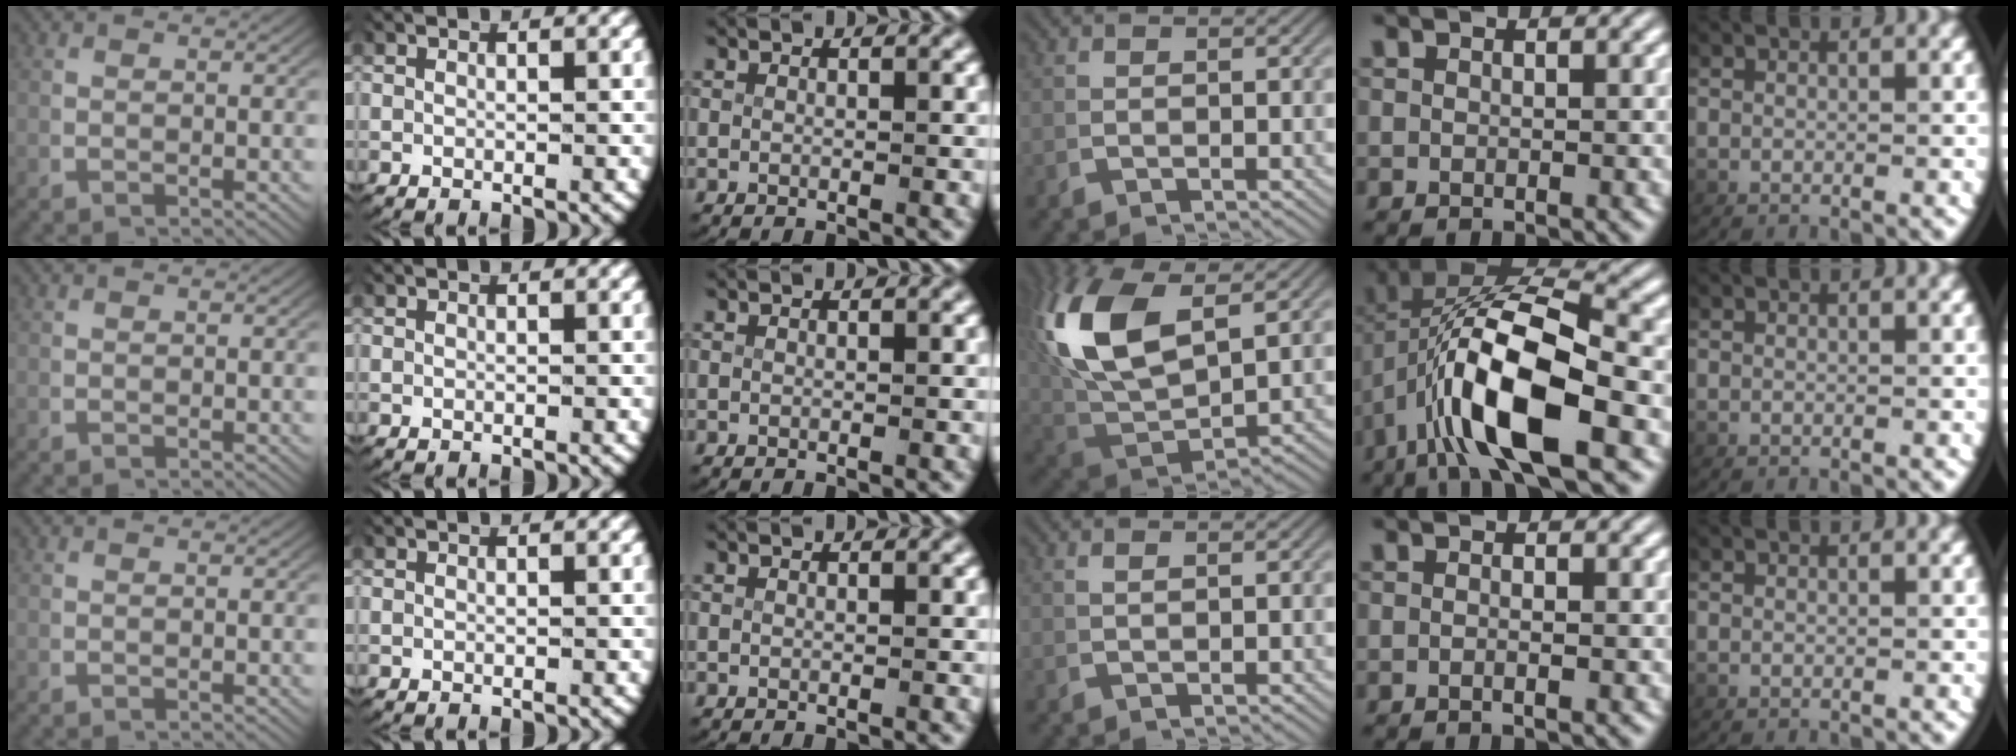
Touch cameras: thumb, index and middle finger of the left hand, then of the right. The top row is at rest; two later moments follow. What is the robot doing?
{"motion": "lift_and_place", "object": "scissors"}